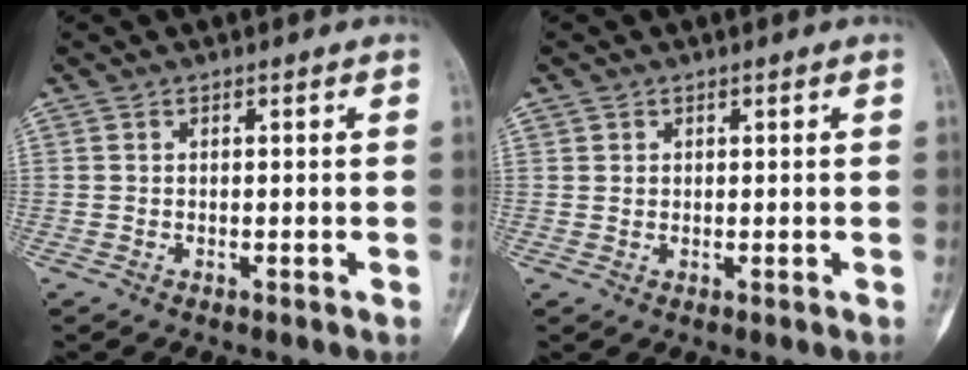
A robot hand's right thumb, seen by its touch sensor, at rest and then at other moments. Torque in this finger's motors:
{"motor_torque": [-0.20, 0.08, -0.25, -0.25, -0.07]}